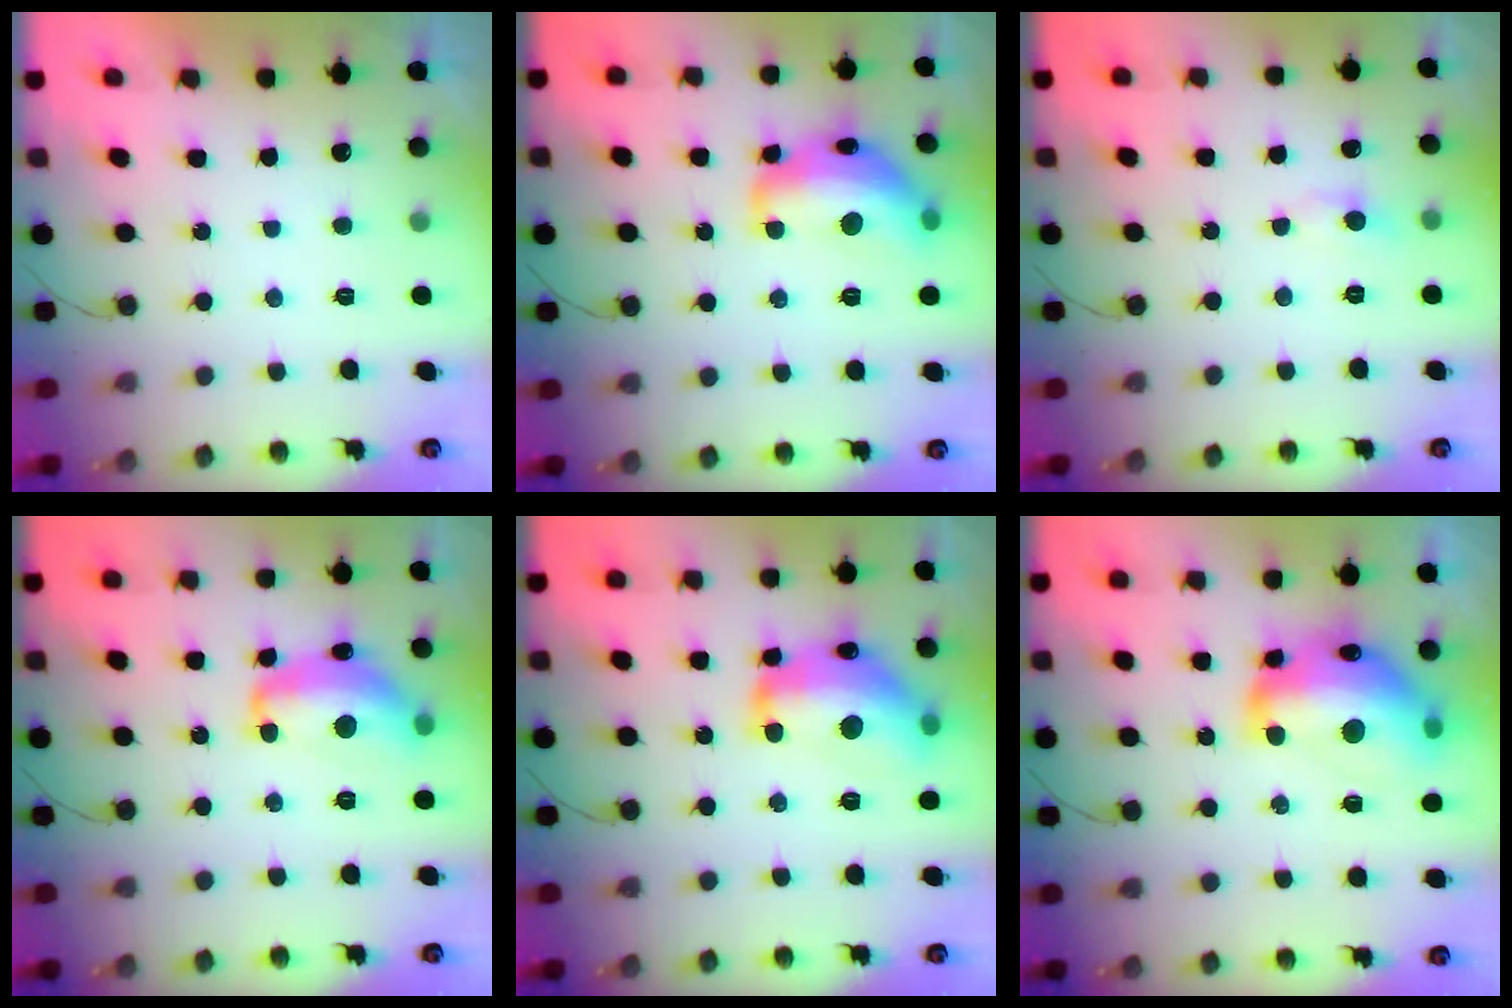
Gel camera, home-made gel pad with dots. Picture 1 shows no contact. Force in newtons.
{"total": 16.3, "press": 16.3, "slide": 0.9}
{"total": 5.1, "press": 5.0, "slide": 0.6}
{"total": 13.6, "press": 13.5, "slide": 1.1}
{"total": 19.0, "press": 19.0, "slide": 1.2}
{"total": 21.5, "press": 21.4, "slide": 1.5}